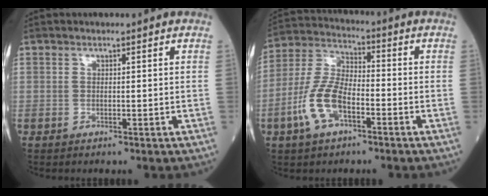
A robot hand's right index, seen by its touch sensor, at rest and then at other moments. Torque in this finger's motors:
{"motor_torque": [0.34, -0.21, 0.27, 0.13]}